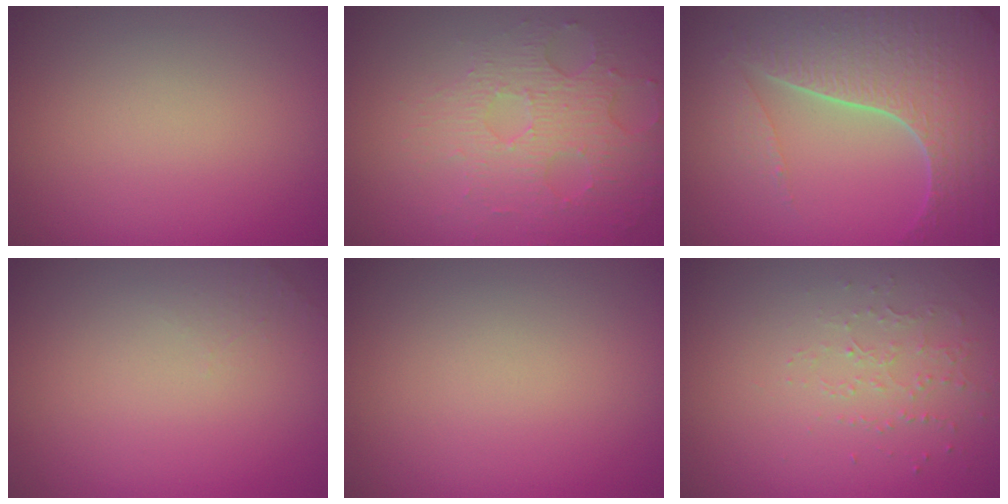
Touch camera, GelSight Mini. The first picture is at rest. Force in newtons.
{"total": 5.0, "press": 3.5, "slide": 3.7}
{"total": 7.5, "press": 5.6, "slide": 5.0}
{"total": 1.0, "press": 0.9, "slide": 0.3}
{"total": 0.0}
{"total": 1.0, "press": 0.7, "slide": 0.8}